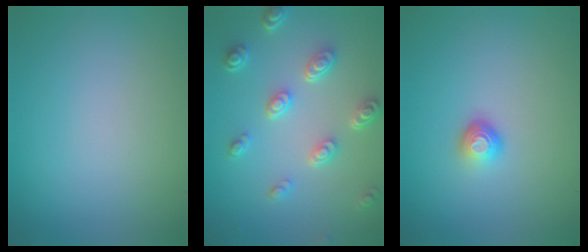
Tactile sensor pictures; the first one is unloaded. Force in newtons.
{"total": 4.5, "press": 3.4, "slide": 3.0}
{"total": 1.4, "press": 1.0, "slide": 1.0}